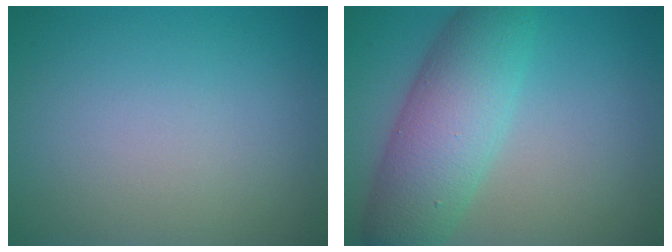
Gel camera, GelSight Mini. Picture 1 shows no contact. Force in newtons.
{"total": 7.5, "press": 7.5, "slide": 0.1}